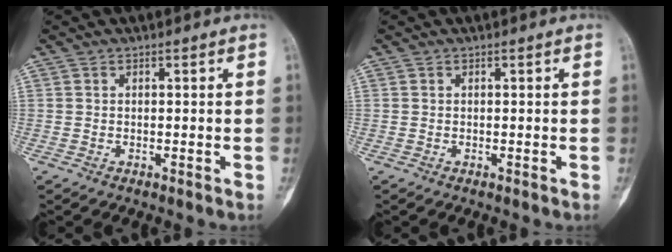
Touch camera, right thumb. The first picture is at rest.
{"total": 0.0}